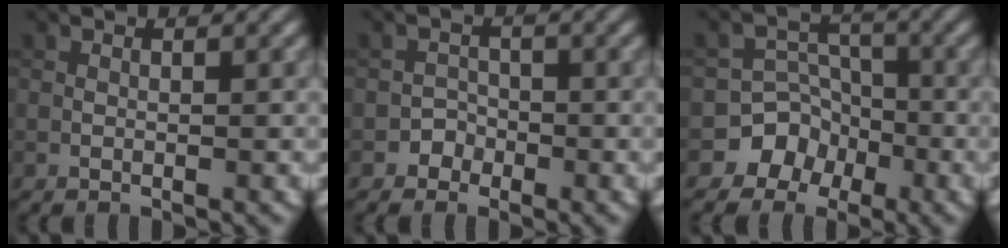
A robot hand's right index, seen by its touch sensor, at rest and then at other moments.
{"total": 1.5, "force": [-0.9, 1.2, -0.1], "torque": [0.014, 0.010, -0.016]}
{"total": 5.3, "force": [-3.0, 4.4, 0.0], "torque": [0.034, 0.010, -0.071]}